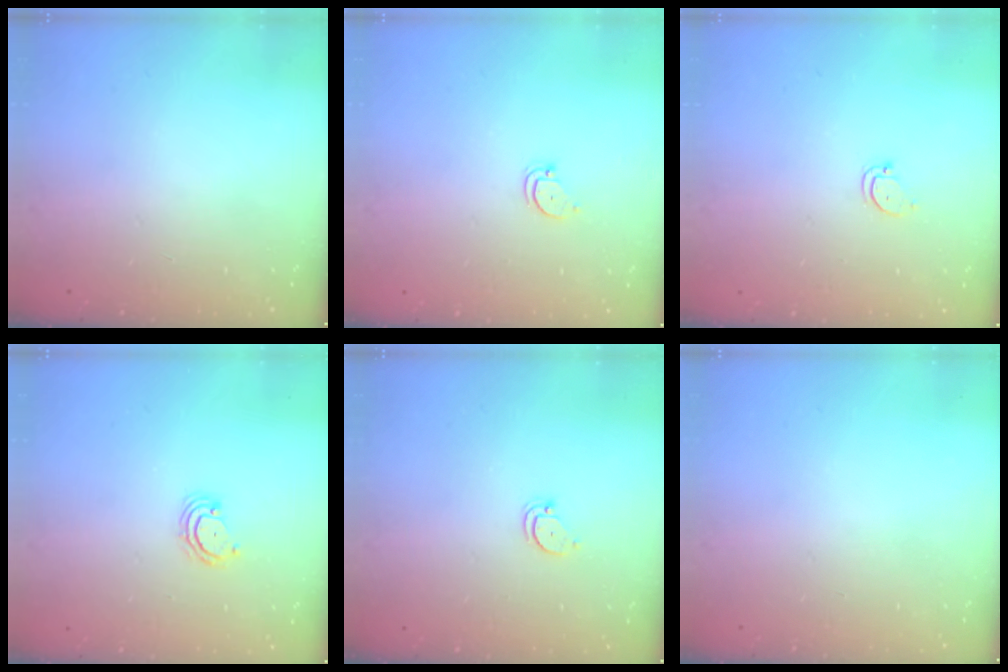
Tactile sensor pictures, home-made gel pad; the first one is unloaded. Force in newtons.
{"total": 2.3, "press": 2.3, "slide": 0.2}
{"total": 2.9, "press": 2.9, "slide": 0.2}
{"total": 3.6, "press": 3.6, "slide": 0.4}
{"total": 2.6, "press": 2.6, "slide": 0.1}
{"total": 0.0}